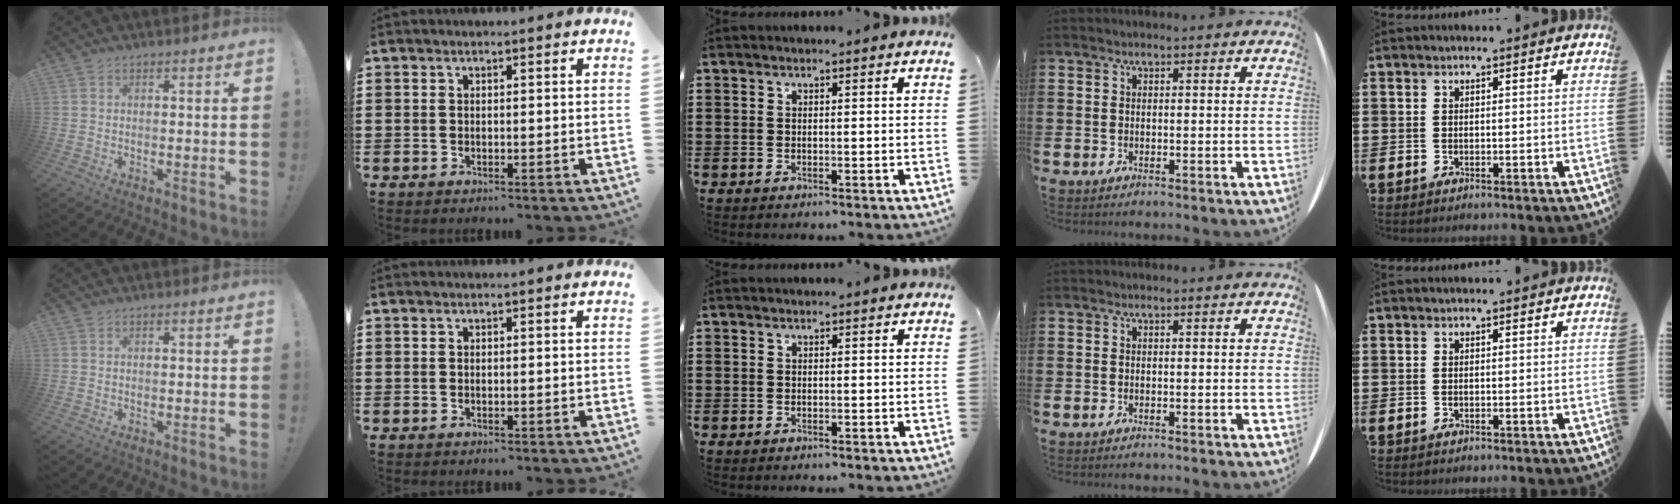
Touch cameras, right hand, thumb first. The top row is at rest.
{}